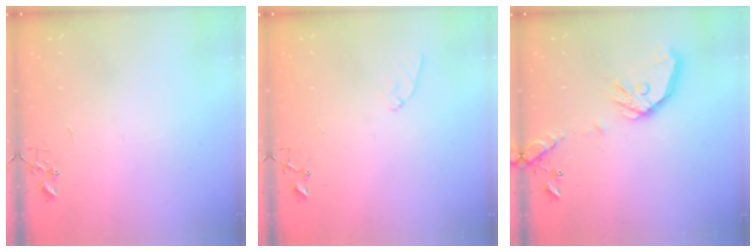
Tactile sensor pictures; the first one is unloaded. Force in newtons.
{"total": 6.4, "press": 6.4, "slide": 0.6}
{"total": 15.7, "press": 15.4, "slide": 2.5}